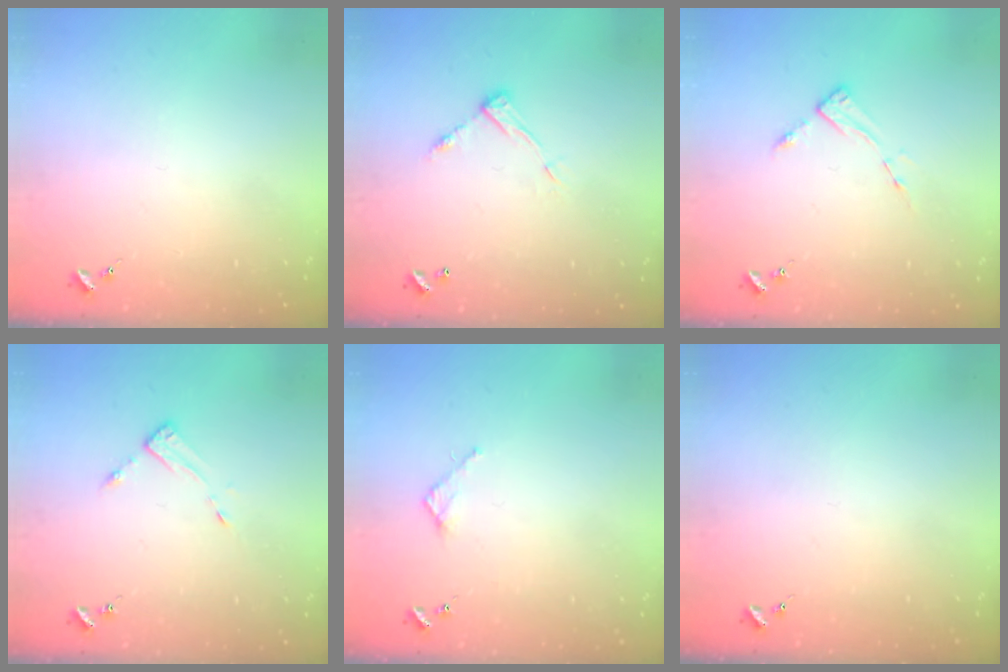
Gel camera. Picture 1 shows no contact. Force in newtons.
{"total": 7.9, "press": 7.9, "slide": 0.3}
{"total": 3.6, "press": 3.5, "slide": 0.4}
{"total": 3.1, "press": 3.1, "slide": 0.3}
{"total": 2.7, "press": 2.7, "slide": 0.2}
{"total": 0.0}